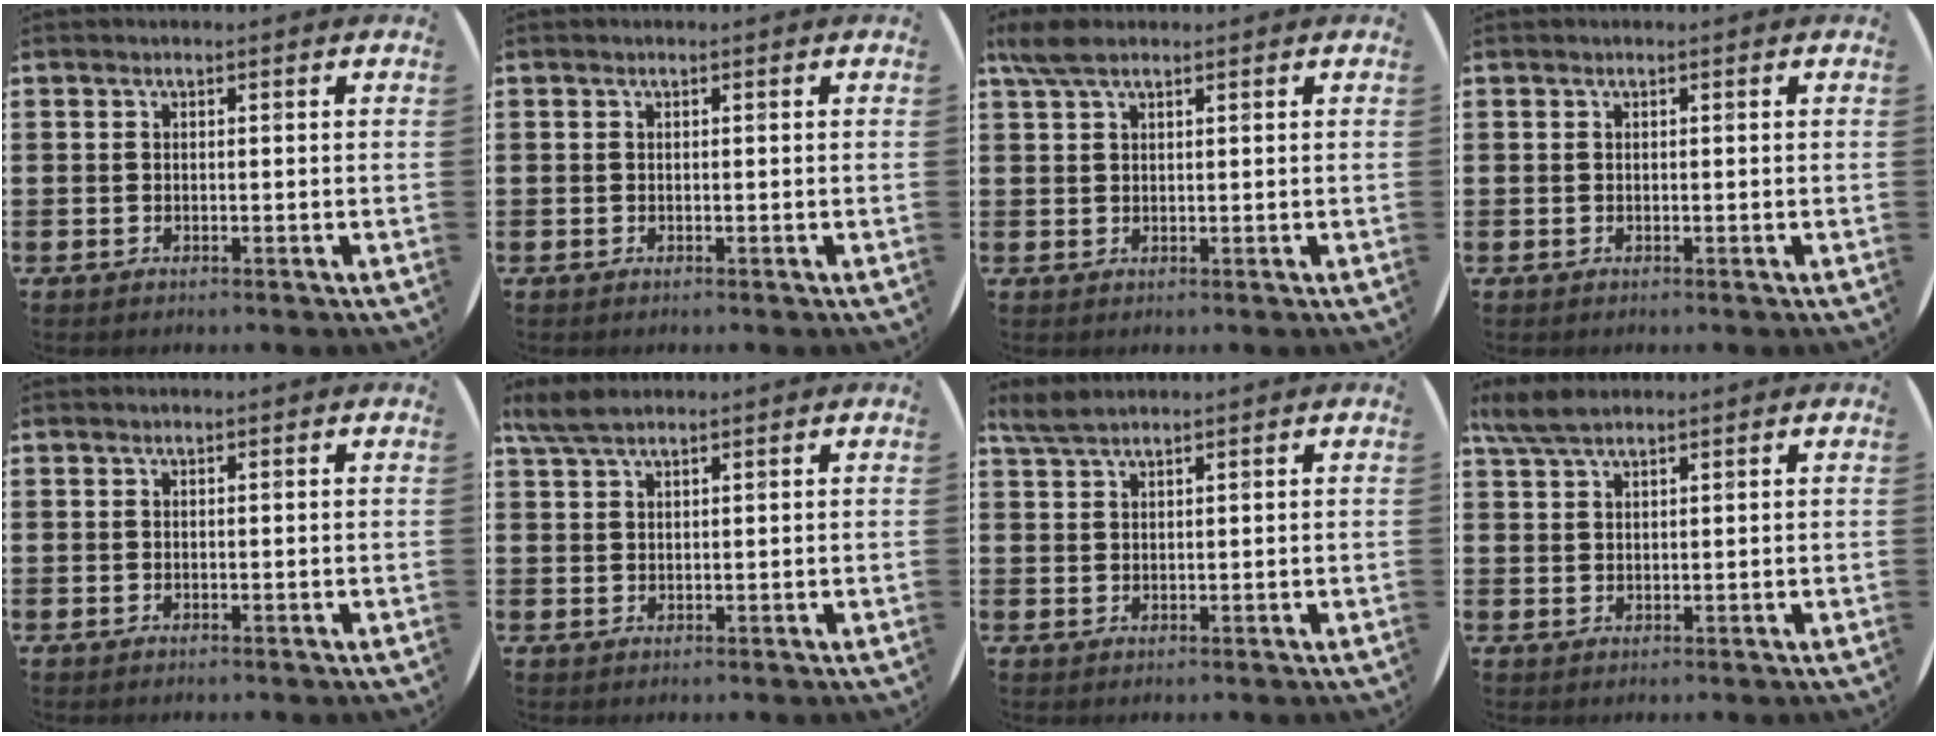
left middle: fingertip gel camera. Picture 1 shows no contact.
{"total": 0.0}
{"total": 3.2, "force": [2.3, 1.0, 2.0], "torque": [-0.044, 0.005, 0.042]}
{"total": 0.0}
{"total": 0.0}
{"total": 3.1, "force": [2.5, 0.8, 1.8], "torque": [-0.040, 0.005, 0.047]}
{"total": 2.3, "force": [2.1, 0.3, 0.9], "torque": [-0.022, 0.003, 0.041]}
{"total": 3.8, "force": [3.0, 1.0, 2.1], "torque": [-0.047, 0.004, 0.056]}